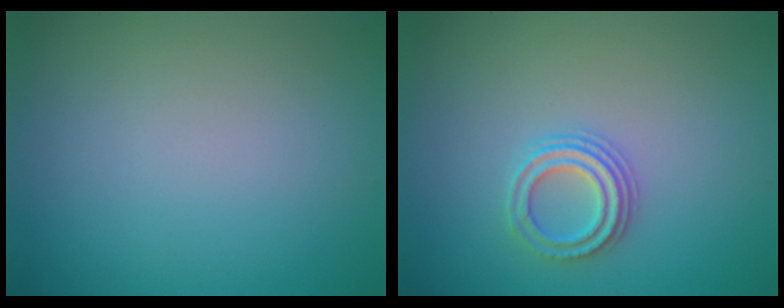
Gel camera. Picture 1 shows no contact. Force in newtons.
{"total": 2.3, "press": 2.2, "slide": 0.8}